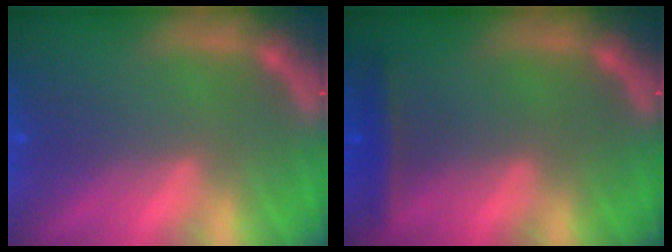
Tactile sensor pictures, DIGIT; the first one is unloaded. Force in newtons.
{"total": 1.9}